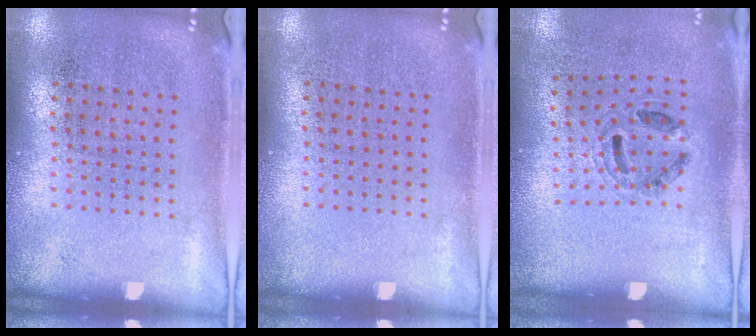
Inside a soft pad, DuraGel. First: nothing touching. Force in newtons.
{"total": 0.0}
{"total": 1.0, "press": 0.8, "slide": 0.6}